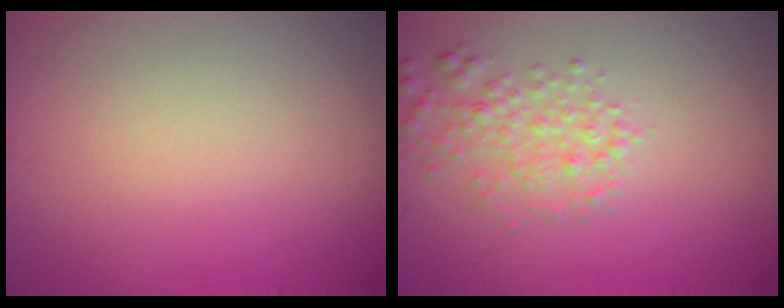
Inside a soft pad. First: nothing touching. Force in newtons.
{"total": 2.5, "press": 2.5, "slide": 0.1}